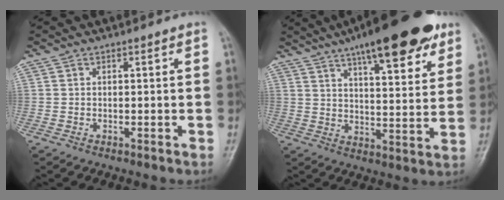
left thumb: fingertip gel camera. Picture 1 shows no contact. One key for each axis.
{"total": 20.5, "fx": 12.8, "fy": 6.2, "fz": 14.8, "tx": -0.191, "ty": -0.034, "tz": 0.188}